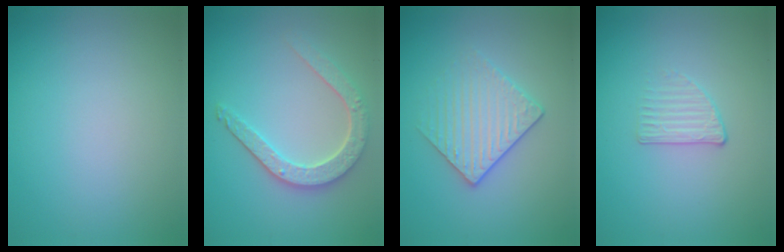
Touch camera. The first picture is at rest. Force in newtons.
{"total": 3.9, "press": 3.4, "slide": 2.0}
{"total": 3.1, "press": 2.9, "slide": 1.1}
{"total": 1.3, "press": 0.8, "slide": 1.0}